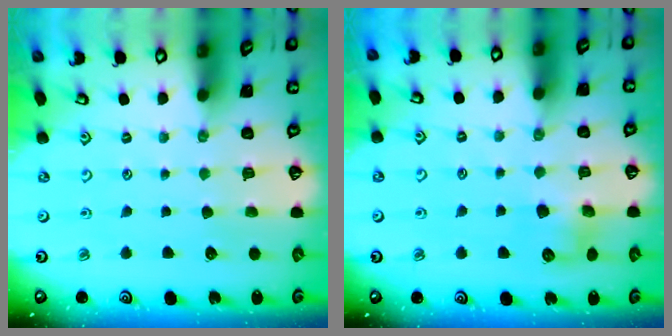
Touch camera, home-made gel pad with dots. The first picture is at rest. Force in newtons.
{"total": 6.6, "press": 6.6, "slide": 0.5}